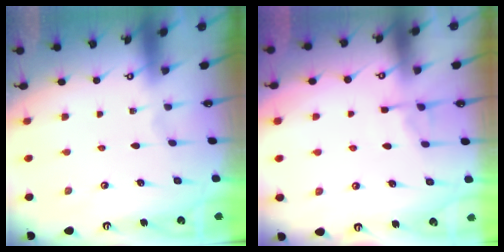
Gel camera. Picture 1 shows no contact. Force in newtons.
{"total": 4.7, "press": 4.7, "slide": 0.7}